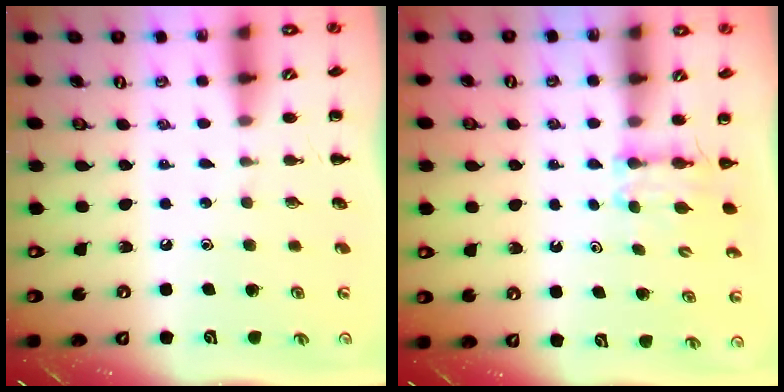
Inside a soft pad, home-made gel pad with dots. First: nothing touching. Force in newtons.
{"total": 3.6, "press": 3.5, "slide": 1.1}